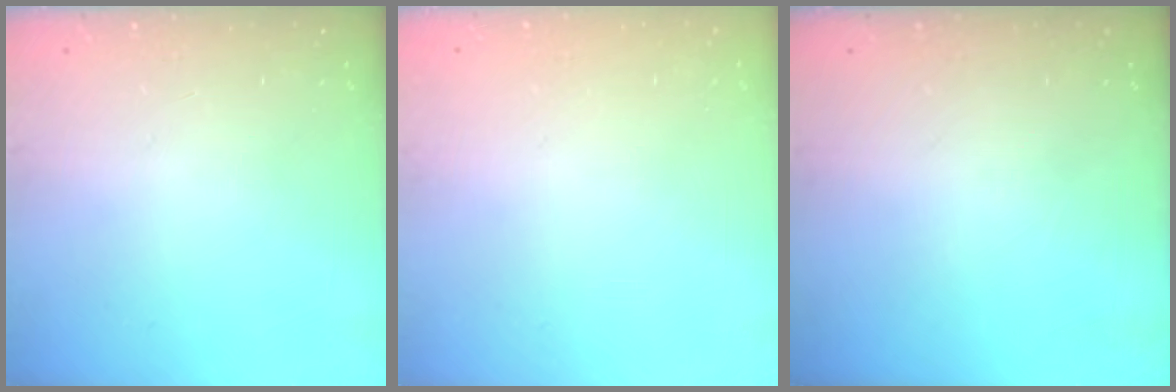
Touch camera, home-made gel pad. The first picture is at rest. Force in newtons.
{"total": 0.0}
{"total": 0.0}